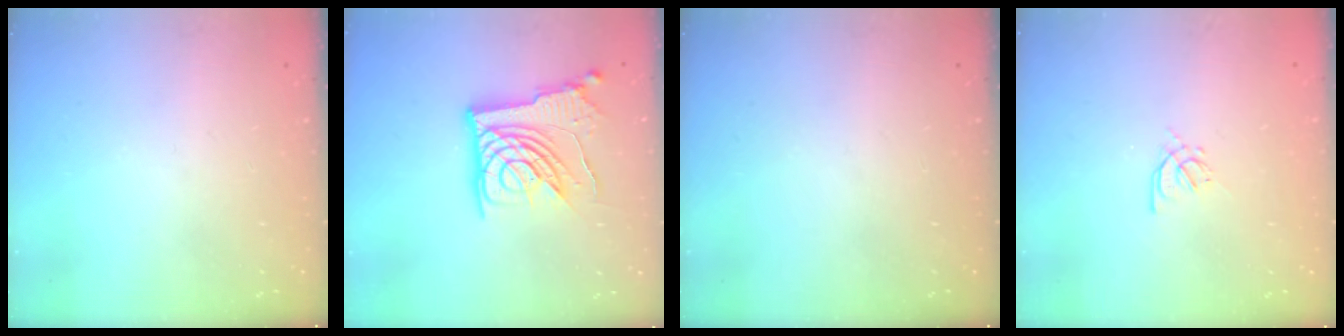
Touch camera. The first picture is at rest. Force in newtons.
{"total": 14.6, "press": 14.5, "slide": 1.5}
{"total": 0.0}
{"total": 2.9, "press": 2.8, "slide": 0.8}